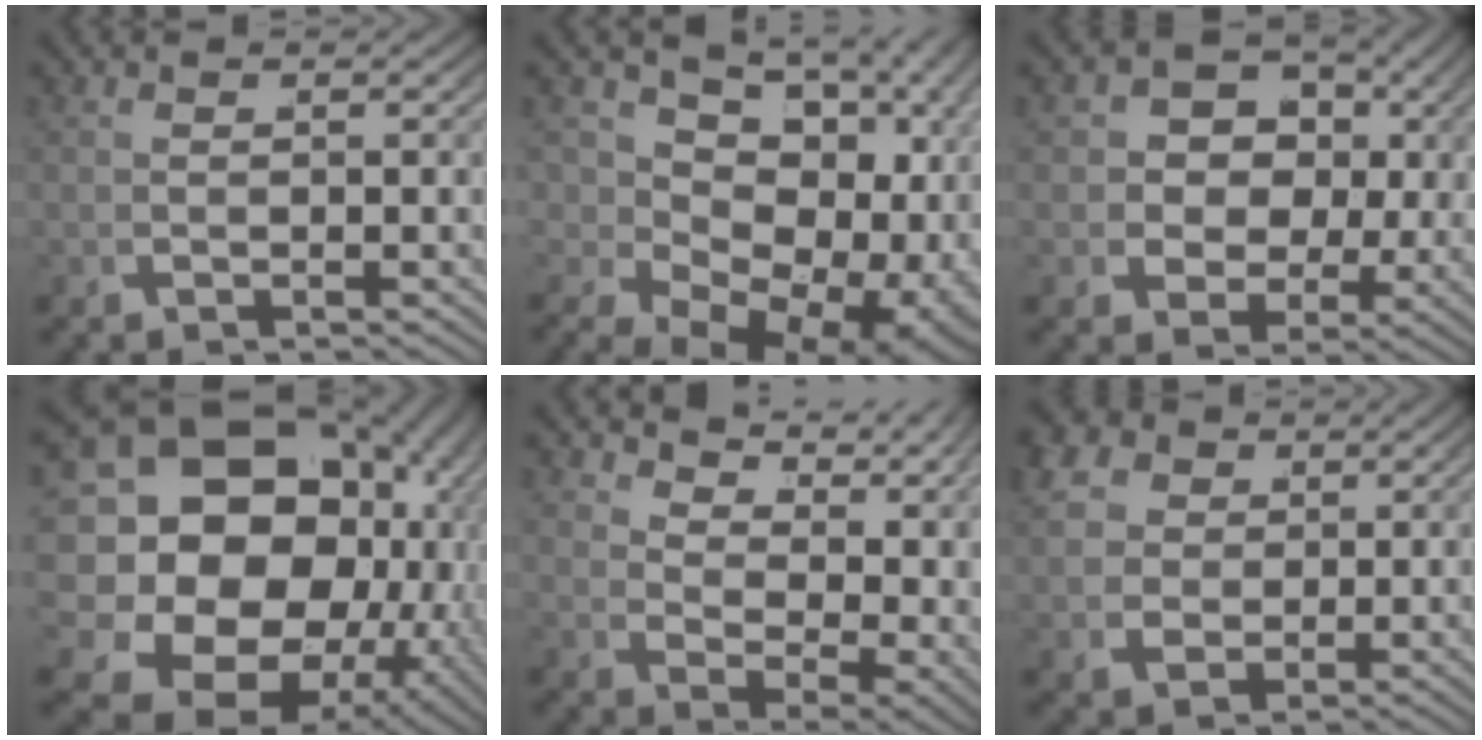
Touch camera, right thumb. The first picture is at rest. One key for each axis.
{"total": 17.9, "fx": 0.0, "fy": 12.4, "fz": 12.9, "tx": -0.205, "ty": -0.028, "tz": 0.008}
{"total": 12.4, "fx": 2.7, "fy": 9.8, "fz": 7.1, "tx": -0.124, "ty": -0.008, "tz": 0.037}
{"total": 26.9, "fx": -1.2, "fy": 19.9, "fz": 18.1, "tx": -0.338, "ty": -0.070, "tz": 0.002}
{"total": 8.7, "fx": 3.3, "fy": 4.2, "fz": 6.8, "tx": -0.101, "ty": -0.005, "tz": 0.068}
{"total": 7.4, "fx": 2.1, "fy": 6.0, "fz": 3.6, "tx": -0.089, "ty": -0.014, "tz": 0.043}